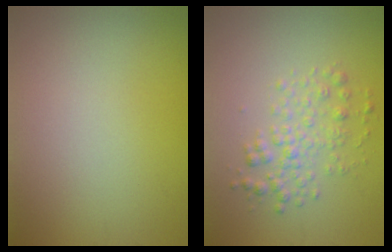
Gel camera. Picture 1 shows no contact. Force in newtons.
{"total": 2.5, "press": 2.5, "slide": 0.0}